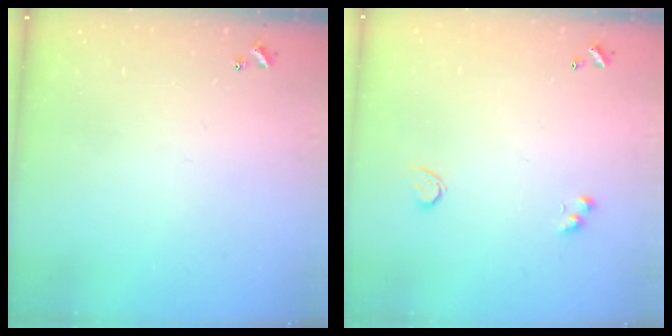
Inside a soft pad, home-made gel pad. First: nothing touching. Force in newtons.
{"total": 1.9, "press": 1.5, "slide": 1.1}